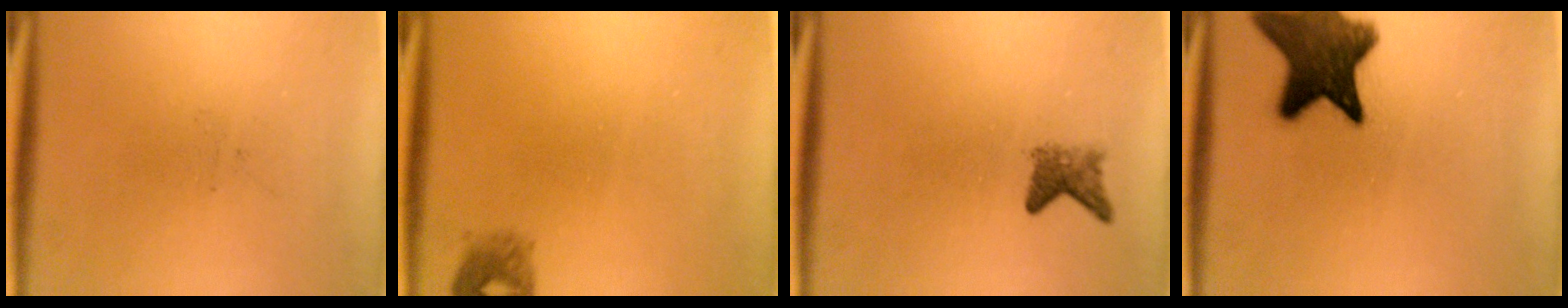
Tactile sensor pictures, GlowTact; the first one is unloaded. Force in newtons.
{"total": 1.5}
{"total": 2.3}
{"total": 12.2}